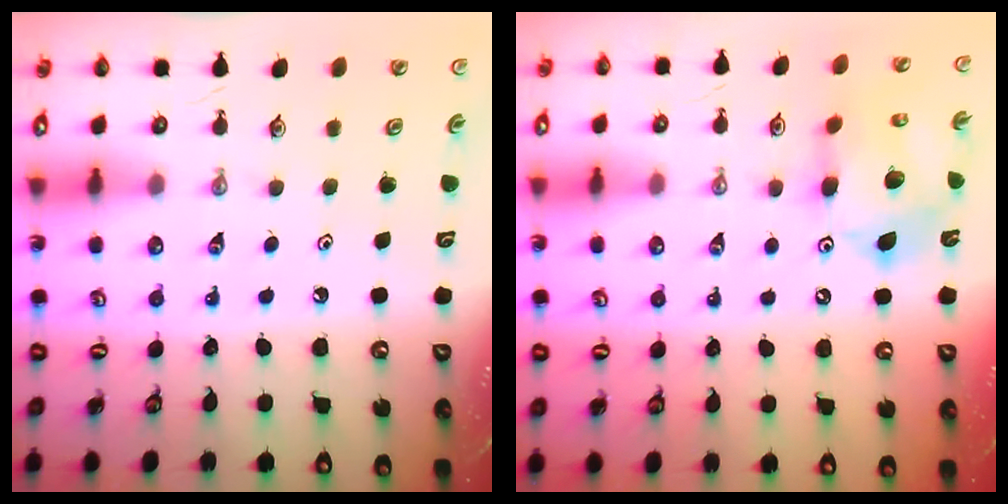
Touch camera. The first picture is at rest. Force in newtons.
{"total": 13.1, "press": 13.0, "slide": 1.2}